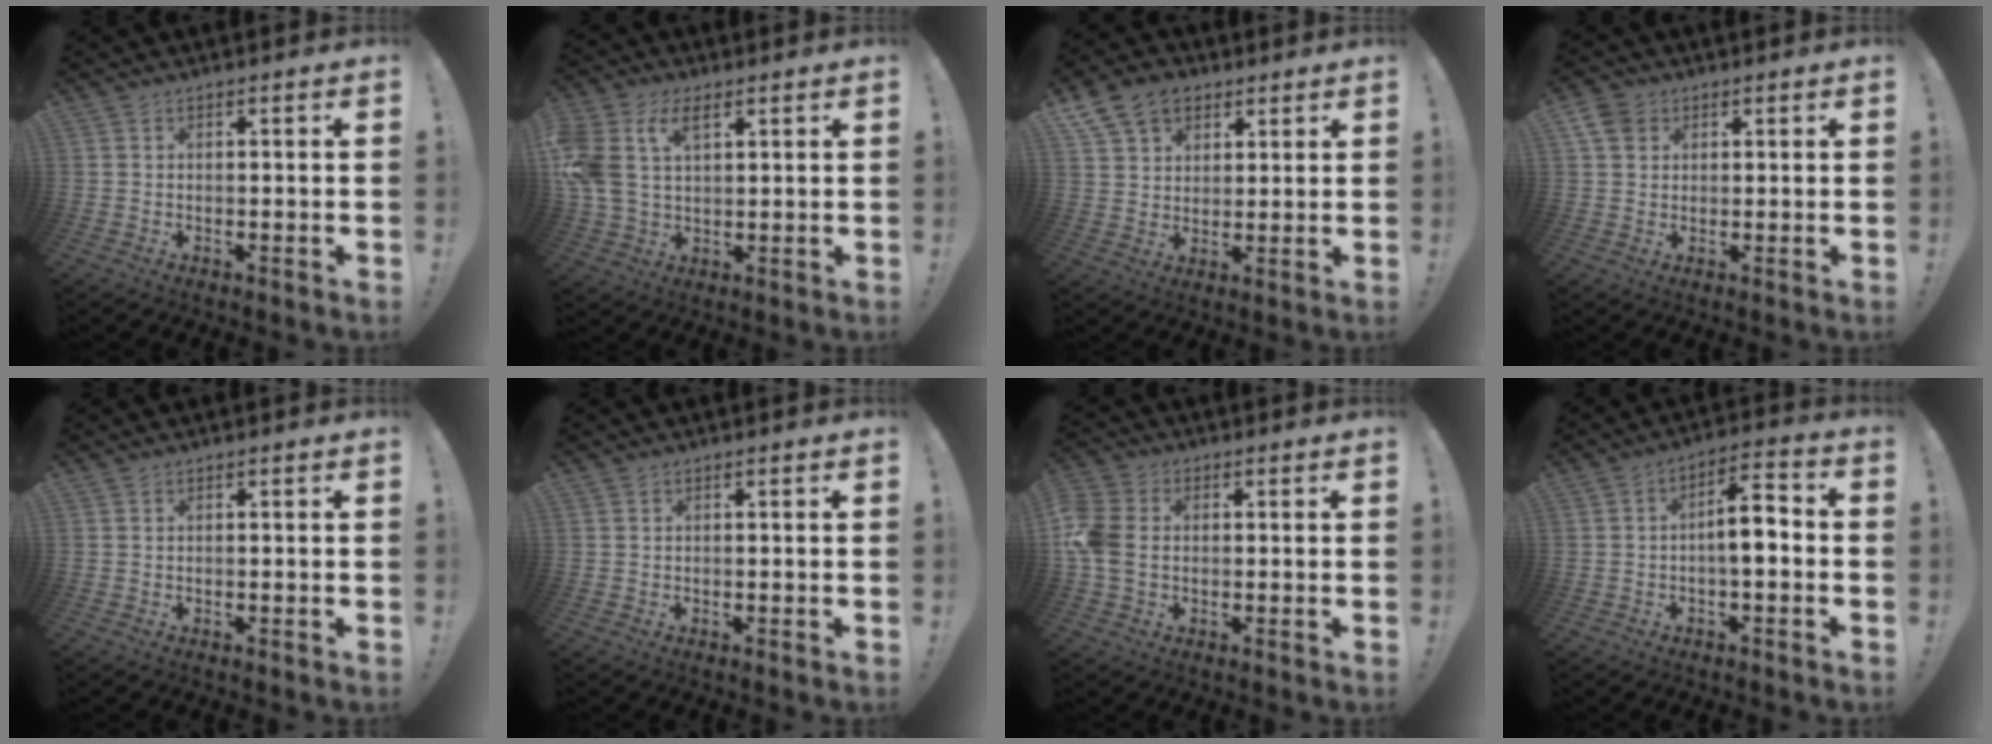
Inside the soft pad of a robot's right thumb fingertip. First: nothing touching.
{"total": 12.0, "force": [5.0, 7.5, 7.9], "torque": [-0.184, -0.014, 0.092]}
{"total": 11.7, "force": [6.3, 8.7, 4.6], "torque": [-0.079, -0.025, 0.127]}
{"total": 5.2, "force": [2.5, 4.1, 2.2], "torque": [-0.026, -0.009, 0.047]}
{"total": 0.0}
{"total": 0.0}
{"total": 9.4, "force": [-0.5, 6.9, 6.3], "torque": [-0.146, 0.006, -0.007]}
{"total": 9.0, "force": [-1.2, 3.4, 8.2], "torque": [-0.125, 0.009, -0.020]}